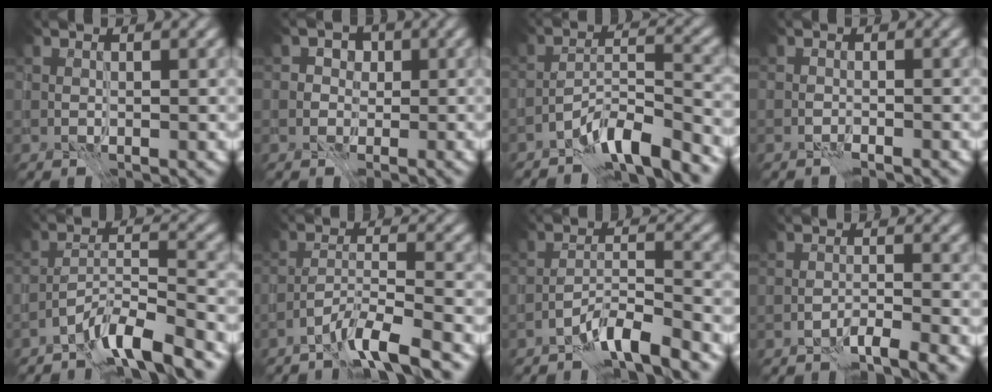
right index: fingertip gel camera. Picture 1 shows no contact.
{"total": 2.5, "force": [0.3, 2.3, 0.8], "torque": [0.006, 0.014, -0.013]}
{"total": 6.5, "force": [-5.4, 0.9, 3.3], "torque": [-0.053, 0.007, -0.098]}
{"total": 1.1, "force": [-1.0, -0.2, -0.2], "torque": [0.002, 0.002, -0.020]}
{"total": 6.6, "force": [-5.6, 0.7, 3.4], "torque": [-0.053, 0.006, -0.102]}
{"total": 5.6, "force": [-4.7, 0.4, 2.9], "torque": [-0.044, 0.007, -0.090]}
{"total": 4.8, "force": [-4.2, 0.3, 2.3], "torque": [-0.039, 0.008, -0.083]}
{"total": 2.7, "force": [-2.5, 0.0, 1.1], "torque": [-0.019, 0.008, -0.048]}